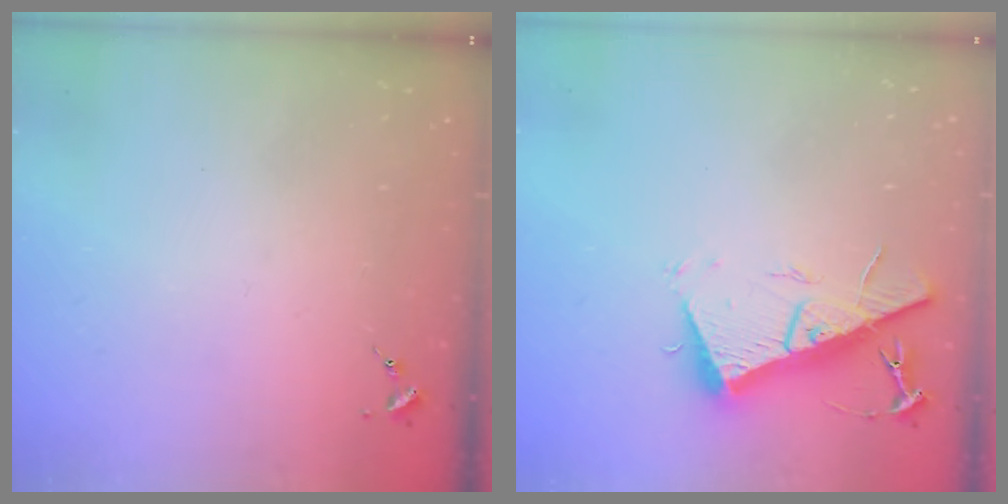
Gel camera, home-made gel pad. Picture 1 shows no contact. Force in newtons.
{"total": 14.6, "press": 14.6, "slide": 0.4}